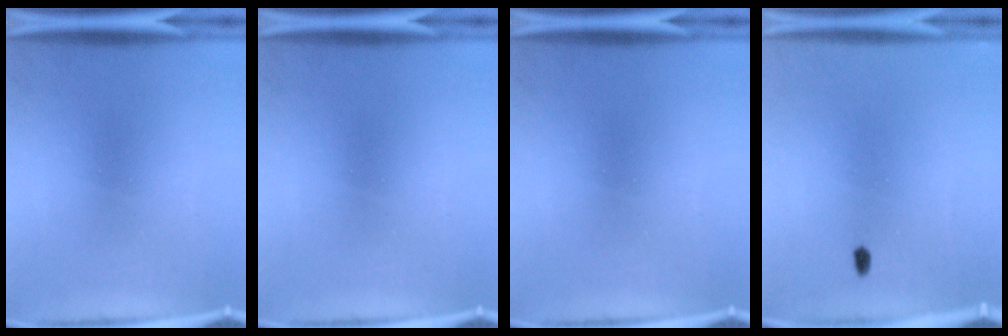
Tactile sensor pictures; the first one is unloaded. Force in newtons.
{"total": 0.0}
{"total": 0.0}
{"total": 1.1}